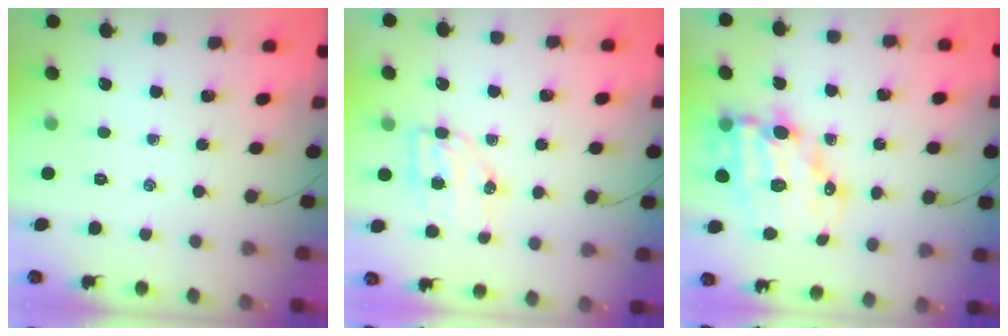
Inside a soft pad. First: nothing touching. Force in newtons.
{"total": 6.6, "press": 6.6, "slide": 0.9}
{"total": 15.0, "press": 14.6, "slide": 3.4}